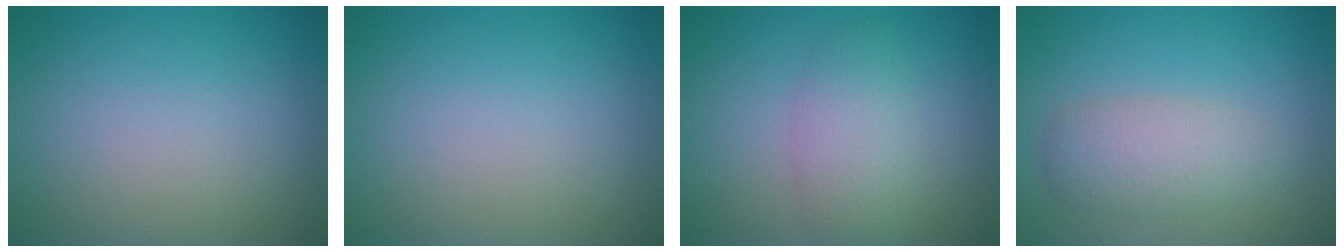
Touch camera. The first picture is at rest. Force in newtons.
{"total": 0.0}
{"total": 3.5, "press": 3.5, "slide": 0.2}
{"total": 3.4, "press": 3.3, "slide": 0.4}